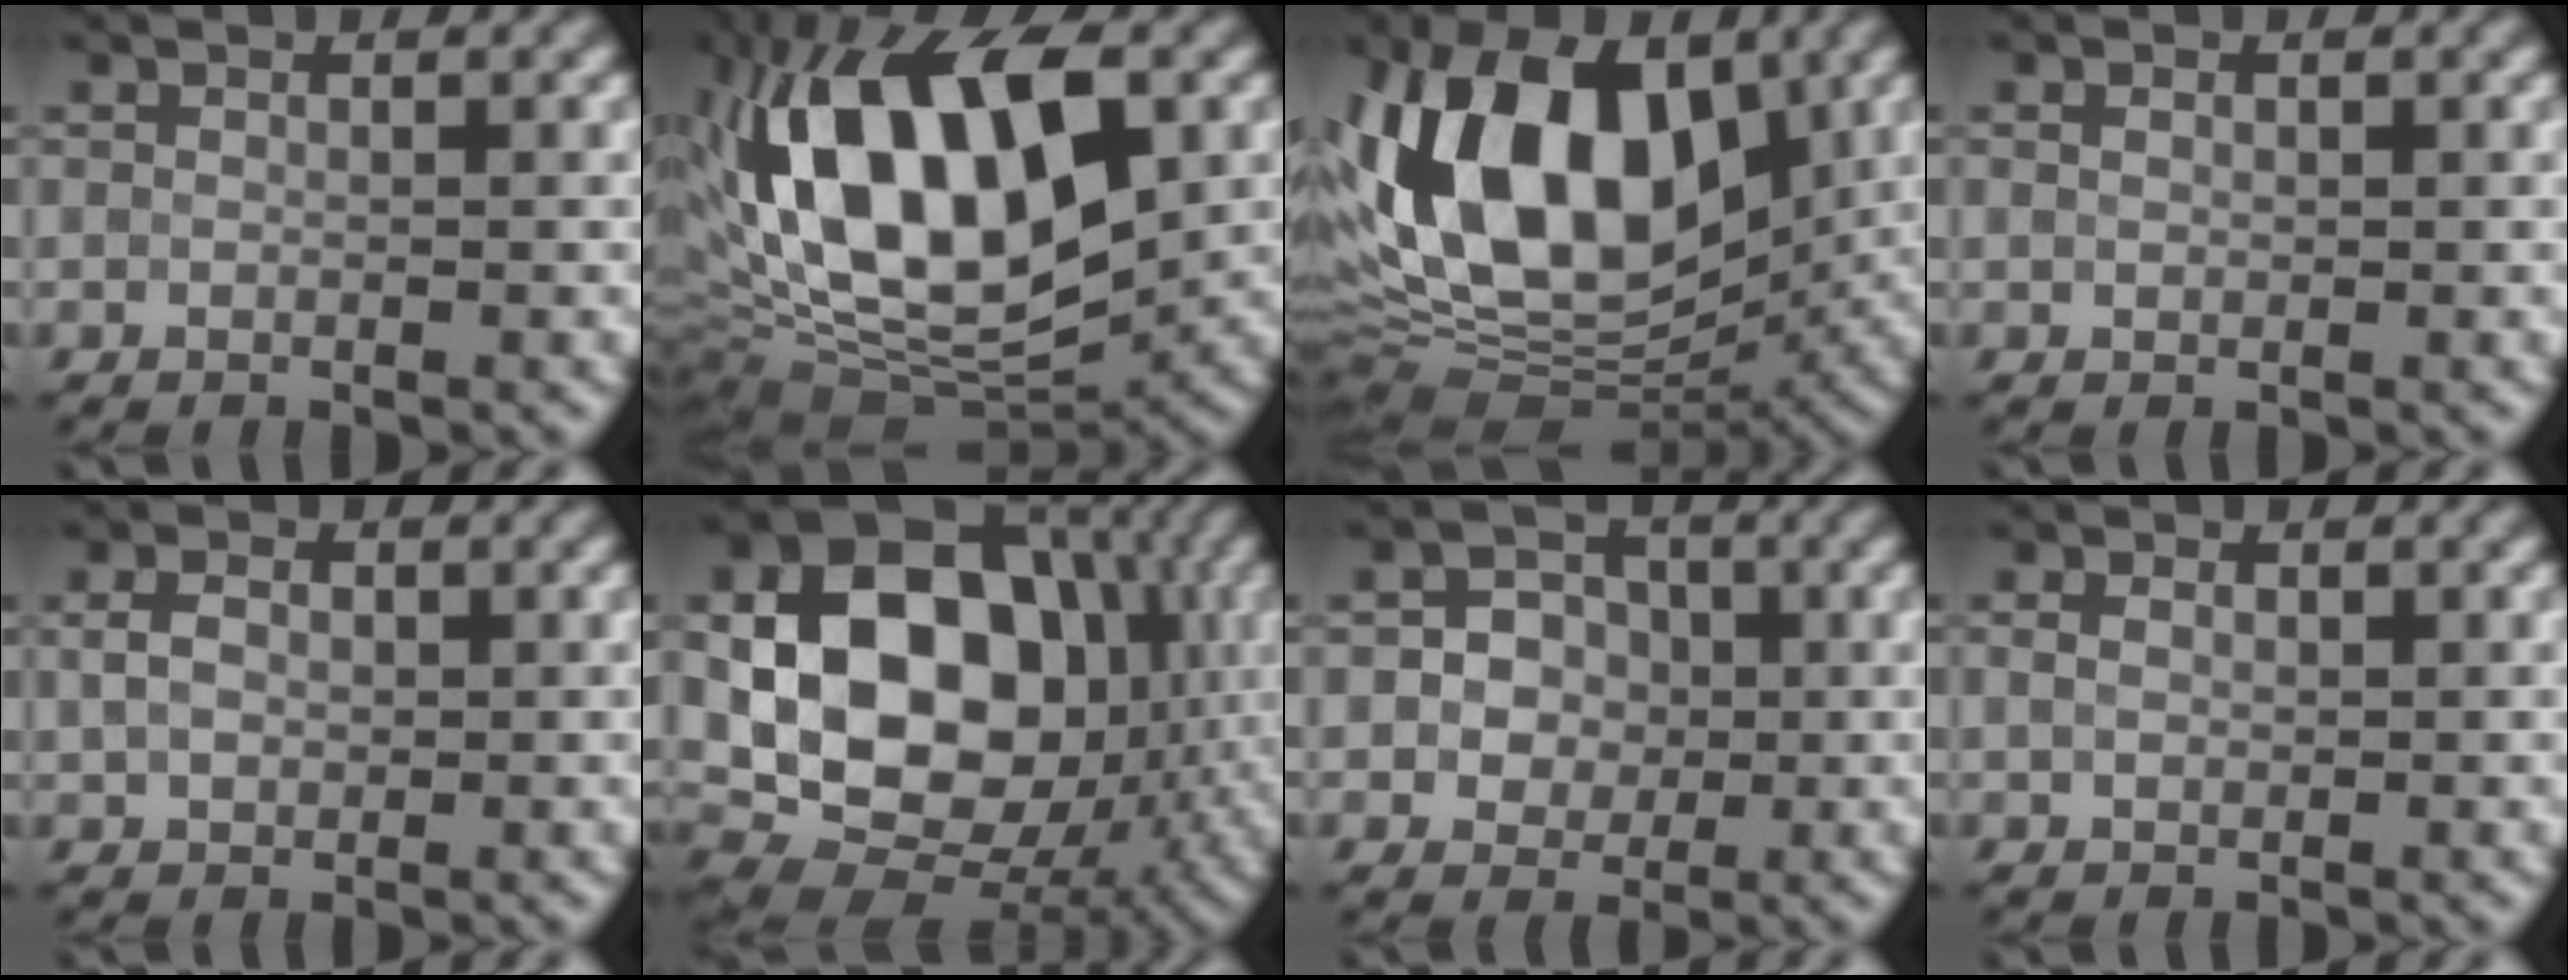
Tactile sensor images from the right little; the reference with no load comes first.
{"total": 15.4, "force": [2.4, 8.0, 12.9], "torque": [-0.225, 0.018, 0.033]}
{"total": 15.2, "force": [1.8, 9.2, 11.9], "torque": [-0.230, 0.014, 0.011]}
{"total": 0.6, "force": [0.3, 0.4, 0.3], "torque": [-0.008, 0.003, 0.001]}
{"total": 2.5, "force": [0.3, 1.8, 1.7], "torque": [-0.040, 0.009, 0.001]}
{"total": 17.1, "force": [1.4, 12.9, 11.1], "torque": [-0.191, -0.002, 0.034]}
{"total": 4.2, "force": [0.1, 3.8, 1.8], "torque": [-0.020, 0.013, -0.018]}
{"total": 1.4, "force": [0.2, 1.0, 0.9], "torque": [-0.020, 0.006, 0.000]}